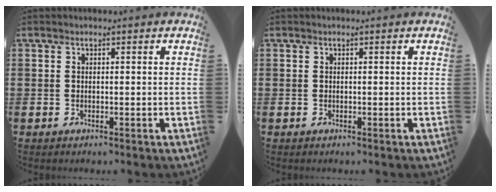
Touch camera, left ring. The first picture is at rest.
{"total": 0.0}